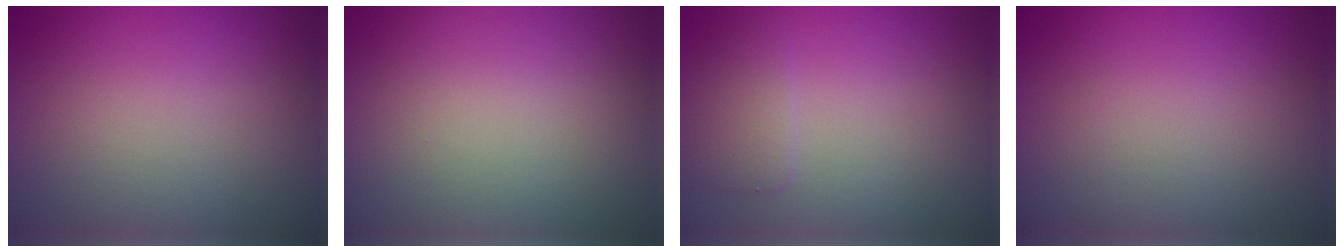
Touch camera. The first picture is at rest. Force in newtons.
{"total": 0.0}
{"total": 2.0, "press": 2.0, "slide": 0.2}
{"total": 0.0}